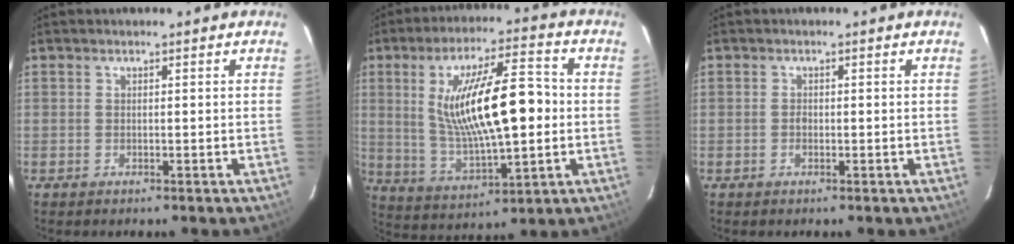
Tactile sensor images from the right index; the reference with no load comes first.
{"total": 18.2, "force": [1.1, 5.4, 17.3], "torque": [-0.309, 0.006, 0.038]}
{"total": 1.1, "force": [-0.4, 0.7, 0.7], "torque": [-0.015, 0.002, -0.007]}